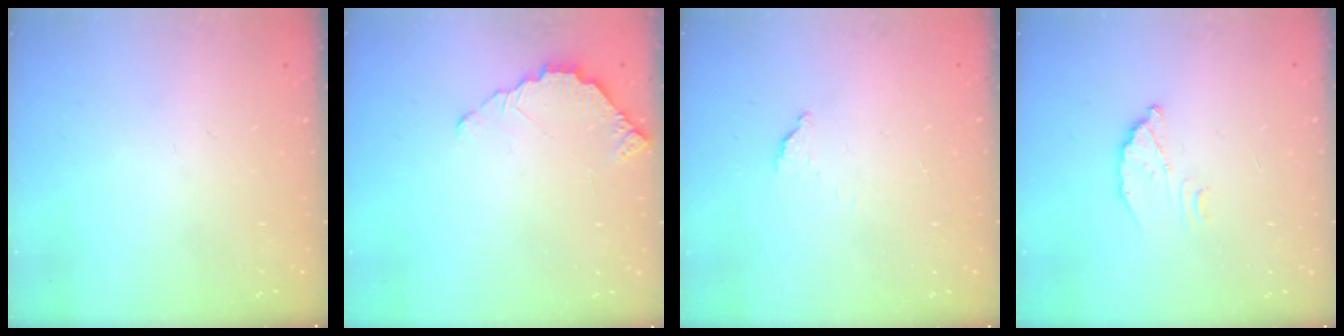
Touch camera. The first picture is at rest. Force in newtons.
{"total": 2.8, "press": 2.8, "slide": 0.3}
{"total": 2.6, "press": 2.6, "slide": 0.3}
{"total": 4.0, "press": 4.0, "slide": 0.2}